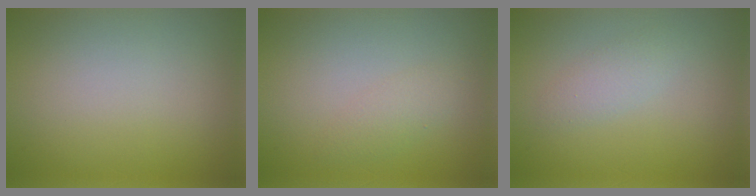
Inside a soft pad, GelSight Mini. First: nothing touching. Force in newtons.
{"total": 1.4, "press": 1.4, "slide": 0.0}
{"total": 1.6, "press": 1.6, "slide": 0.1}